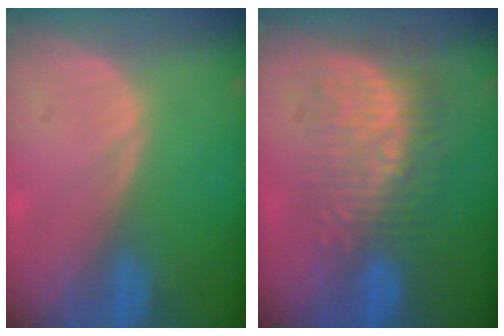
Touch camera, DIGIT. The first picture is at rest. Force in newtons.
{"total": 10.0, "press": 8.7, "slide": 5.0}